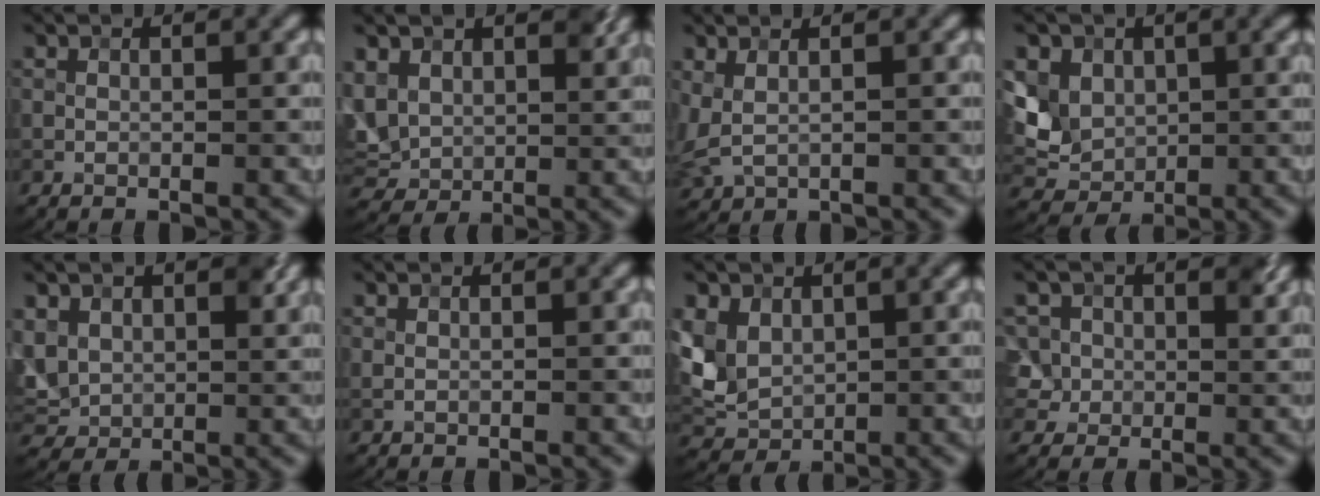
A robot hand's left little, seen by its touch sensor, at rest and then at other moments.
{"total": 6.4, "force": [2.7, 4.7, 3.3], "torque": [-0.099, 0.000, 0.050]}
{"total": 2.1, "force": [1.0, 1.1, 1.5], "torque": [-0.038, -0.004, 0.029]}
{"total": 5.9, "force": [1.6, 4.8, 2.9], "torque": [-0.068, 0.015, 0.025]}
{"total": 5.8, "force": [2.1, 4.5, 2.9], "torque": [-0.088, 0.001, 0.041]}
{"total": 0.0}
{"total": 4.5, "force": [1.0, 3.6, 2.6], "torque": [-0.064, 0.000, 0.020]}
{"total": 5.9, "force": [1.9, 5.1, 2.4], "torque": [-0.049, 0.007, 0.023]}